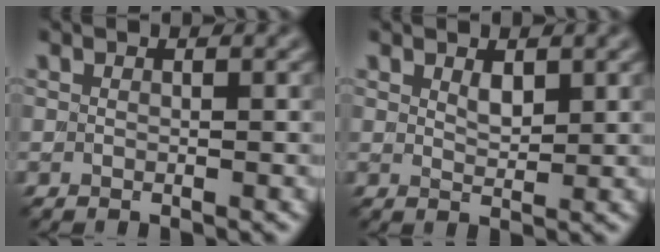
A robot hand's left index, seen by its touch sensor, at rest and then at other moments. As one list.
[{"total": 1.2, "force": [0.9, 0.5, 0.6], "torque": [-0.013, -0.001, 0.017]}]